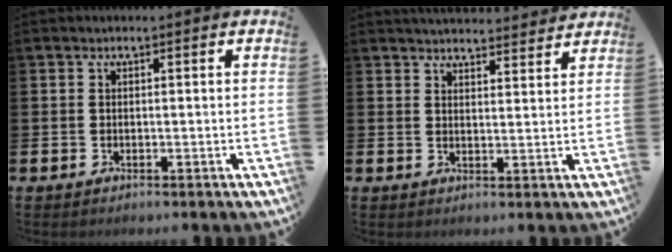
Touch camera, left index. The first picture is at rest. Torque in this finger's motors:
{"motor_torque": [1.09, -1.05, 0.41, 0.08]}